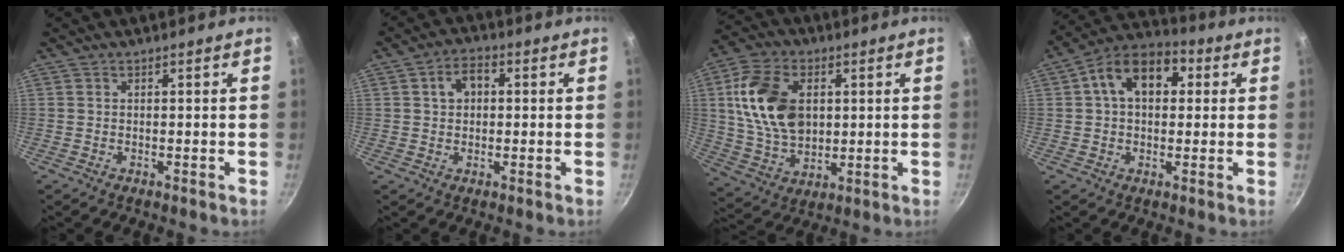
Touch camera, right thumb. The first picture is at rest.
{"total": 5.2, "force": [1.0, 3.8, 3.5], "torque": [-0.037, 0.013, 0.012]}
{"total": 17.0, "force": [3.0, 11.5, 12.1], "torque": [-0.211, -0.004, 0.061]}
{"total": 13.0, "force": [3.0, 8.7, 9.1], "torque": [-0.115, 0.026, 0.028]}